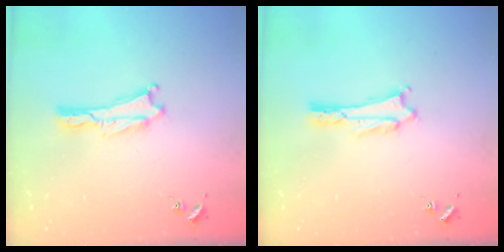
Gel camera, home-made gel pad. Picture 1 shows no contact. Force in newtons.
{"total": 1.8, "press": 1.8, "slide": 0.2}